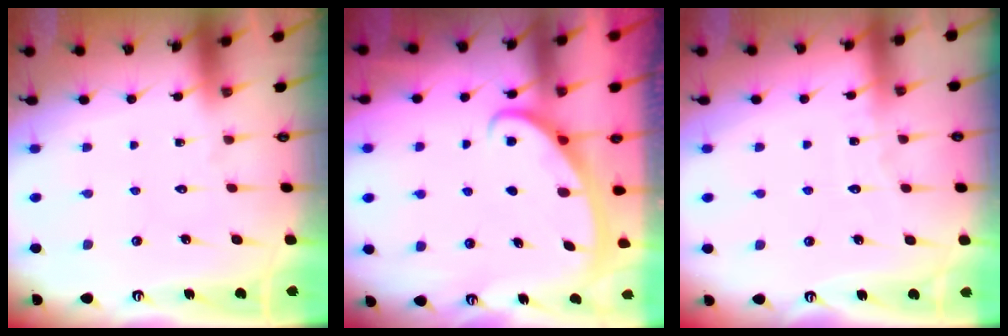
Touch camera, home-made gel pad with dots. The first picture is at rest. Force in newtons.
{"total": 2.9, "press": 2.9, "slide": 0.4}
{"total": 2.7, "press": 2.7, "slide": 0.3}